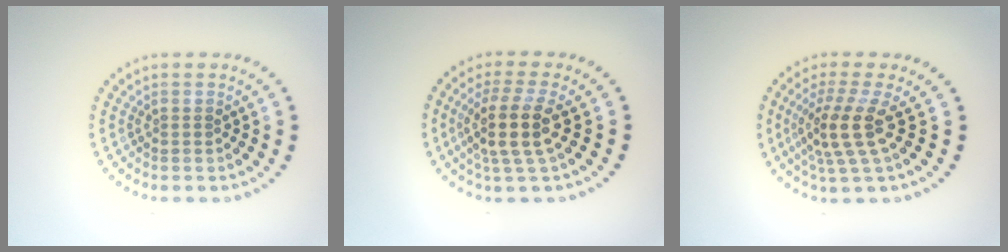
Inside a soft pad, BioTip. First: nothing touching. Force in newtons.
{"total": 4.1, "press": 3.4, "slide": 2.2}
{"total": 4.0, "press": 3.0, "slide": 2.6}